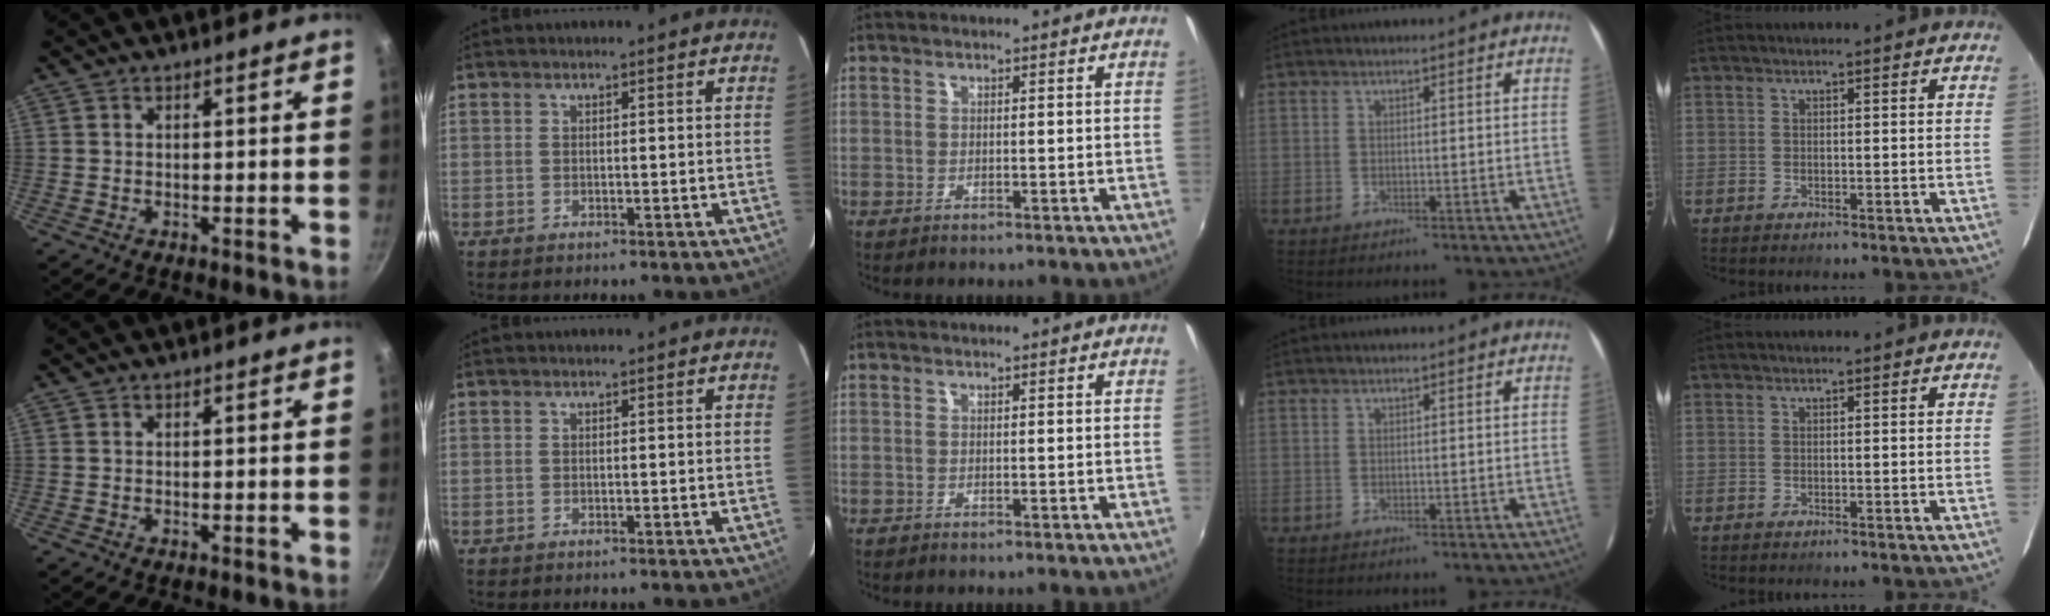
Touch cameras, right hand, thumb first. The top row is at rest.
{}